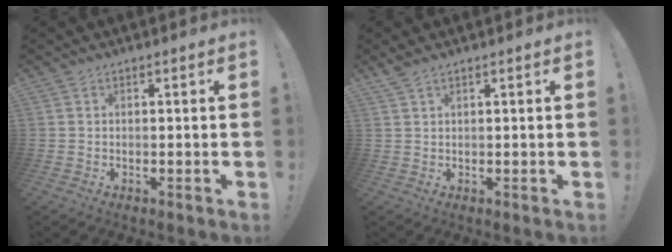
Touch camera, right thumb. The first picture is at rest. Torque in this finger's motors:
{"motor_torque": [-0.05, -0.05, 0.37, 0.11, 0.00]}